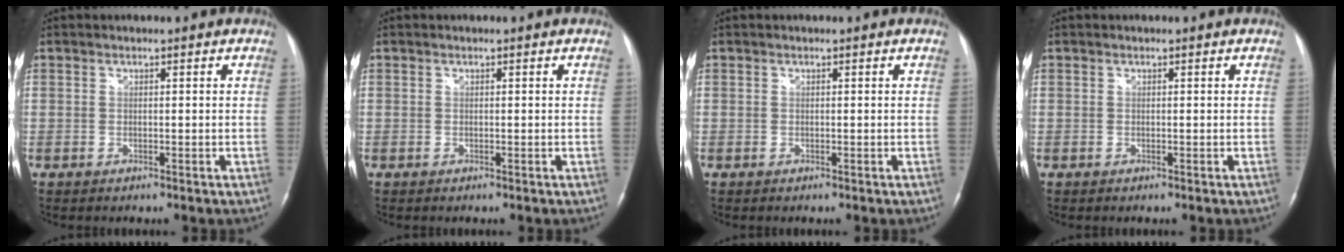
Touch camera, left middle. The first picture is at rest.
{"total": 0.0}
{"total": 0.0}
{"total": 0.0}